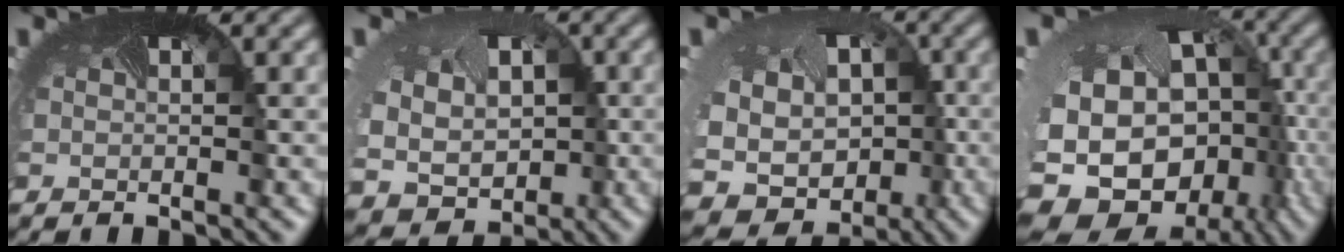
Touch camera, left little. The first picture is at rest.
{"total": 8.1, "force": [-0.8, 6.9, 4.2], "torque": [-0.086, -0.034, -0.011]}
{"total": 13.6, "force": [-3.0, 11.0, 7.5], "torque": [-0.156, -0.036, -0.028]}
{"total": 20.2, "force": [-7.0, 14.9, 11.8], "torque": [-0.205, -0.101, -0.093]}